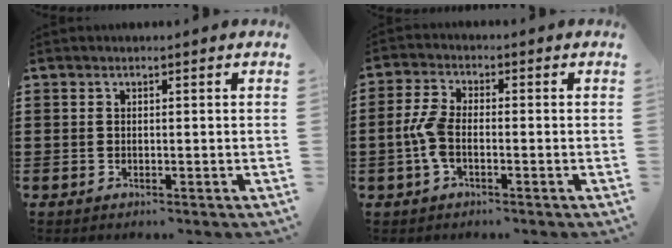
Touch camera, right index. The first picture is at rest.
{"total": 5.0, "force": [-1.1, 2.3, 4.3], "torque": [-0.111, -0.005, -0.029]}